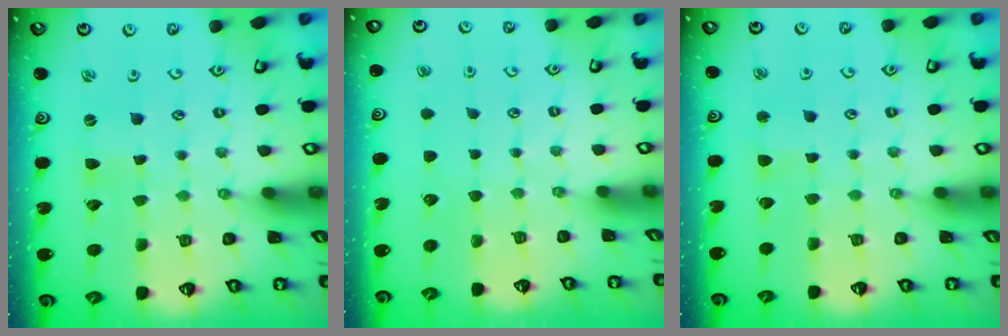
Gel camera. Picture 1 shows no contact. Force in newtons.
{"total": 0.0}
{"total": 2.9, "press": 2.9, "slide": 0.3}